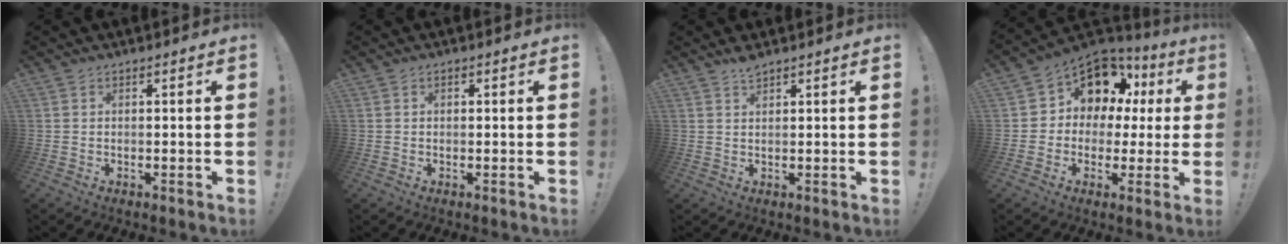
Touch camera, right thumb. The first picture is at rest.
{"total": 0.6, "force": [0.0, 0.5, 0.3], "torque": [-0.008, 0.003, 0.000]}
{"total": 2.4, "force": [2.0, 0.4, 1.3], "torque": [-0.020, -0.008, 0.034]}
{"total": 12.0, "force": [5.3, 9.1, 5.7], "torque": [-0.080, -0.043, 0.107]}